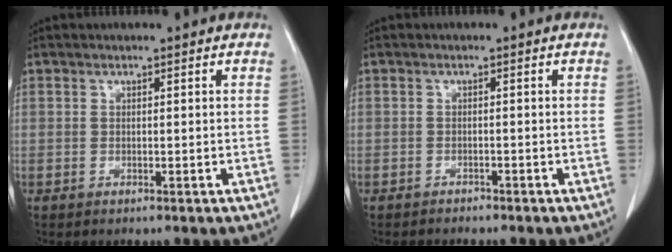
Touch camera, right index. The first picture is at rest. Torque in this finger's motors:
{"motor_torque": [0.09, -0.05, 0.03, 0.01]}